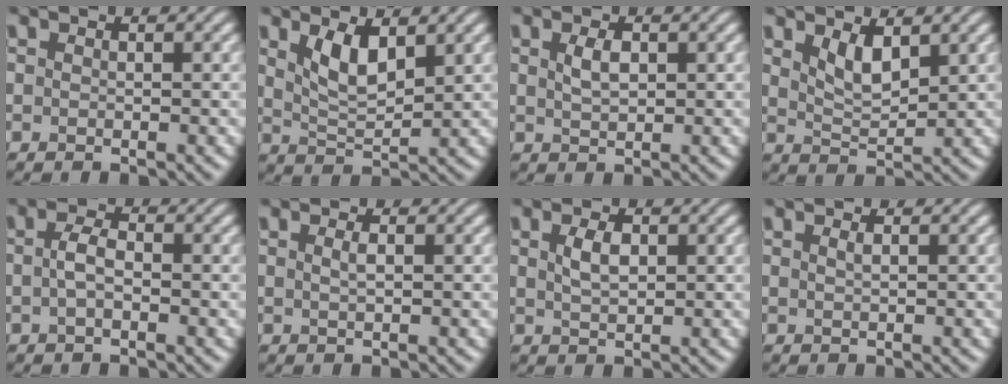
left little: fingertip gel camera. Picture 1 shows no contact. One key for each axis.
{"total": 3.6, "fx": 1.8, "fy": 1.3, "fz": 2.8, "tx": -0.061, "ty": -0.005, "tz": 0.039}
{"total": 1.7, "fx": 0.5, "fy": 0.9, "fz": 1.4, "tx": -0.033, "ty": 0.001, "tz": 0.015}
{"total": 2.7, "fx": 1.6, "fy": 0.9, "fz": 1.9, "tx": -0.041, "ty": -0.009, "tz": 0.035}
{"total": 1.8, "fx": -0.4, "fy": 0.8, "fz": 1.6, "tx": -0.036, "ty": 0.005, "tz": -0.011}
{"total": 0.9, "fx": 0.2, "fy": 0.3, "fz": 0.9, "tx": -0.016, "ty": 0.004, "tz": 0.002}
{"total": 2.0, "fx": 0.6, "fy": 1.0, "fz": 1.6, "tx": -0.038, "ty": 0.001, "tz": 0.014}
{"total": 0.7, "fx": 0.2, "fy": 0.2, "fz": 0.6, "tx": -0.005, "ty": 0.002, "tz": 0.003}